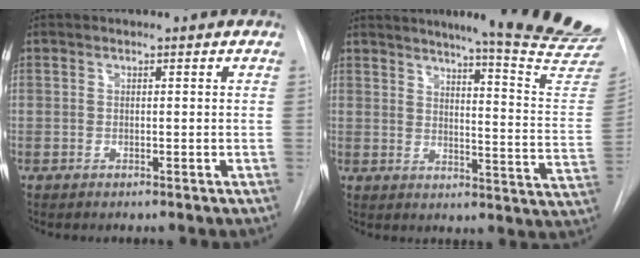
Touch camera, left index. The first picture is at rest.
{"total": 21.4, "force": [19.1, -0.7, 9.5], "torque": [-0.120, -0.130, 0.216]}